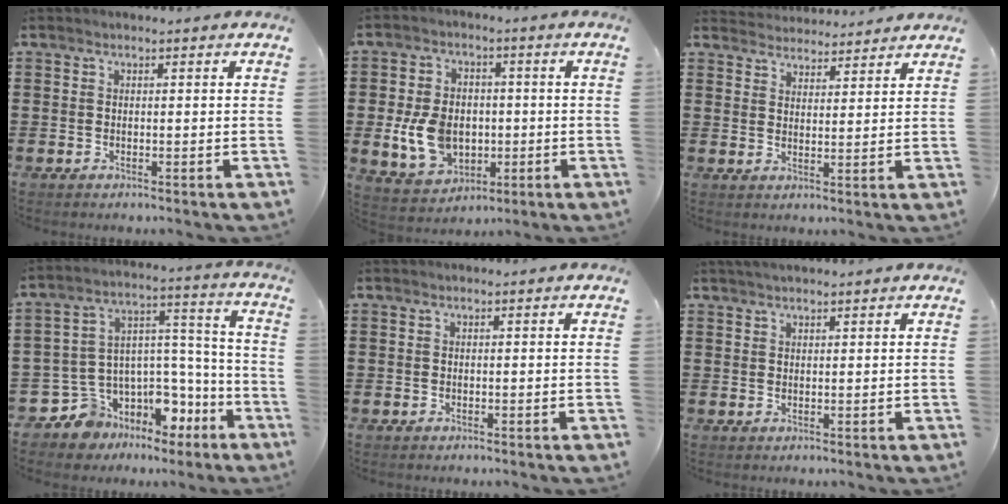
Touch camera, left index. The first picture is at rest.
{"total": 9.6, "force": [-0.8, 7.3, 6.2], "torque": [-0.143, 0.010, -0.014]}
{"total": 3.5, "force": [3.5, 0.3, -0.3], "torque": [-0.006, -0.014, 0.065]}
{"total": 8.9, "force": [-6.5, 5.9, 1.5], "torque": [-0.044, 0.002, -0.112]}
{"total": 0.0}
{"total": 1.5, "force": [1.4, 0.1, 0.5], "torque": [-0.011, 0.002, 0.027]}